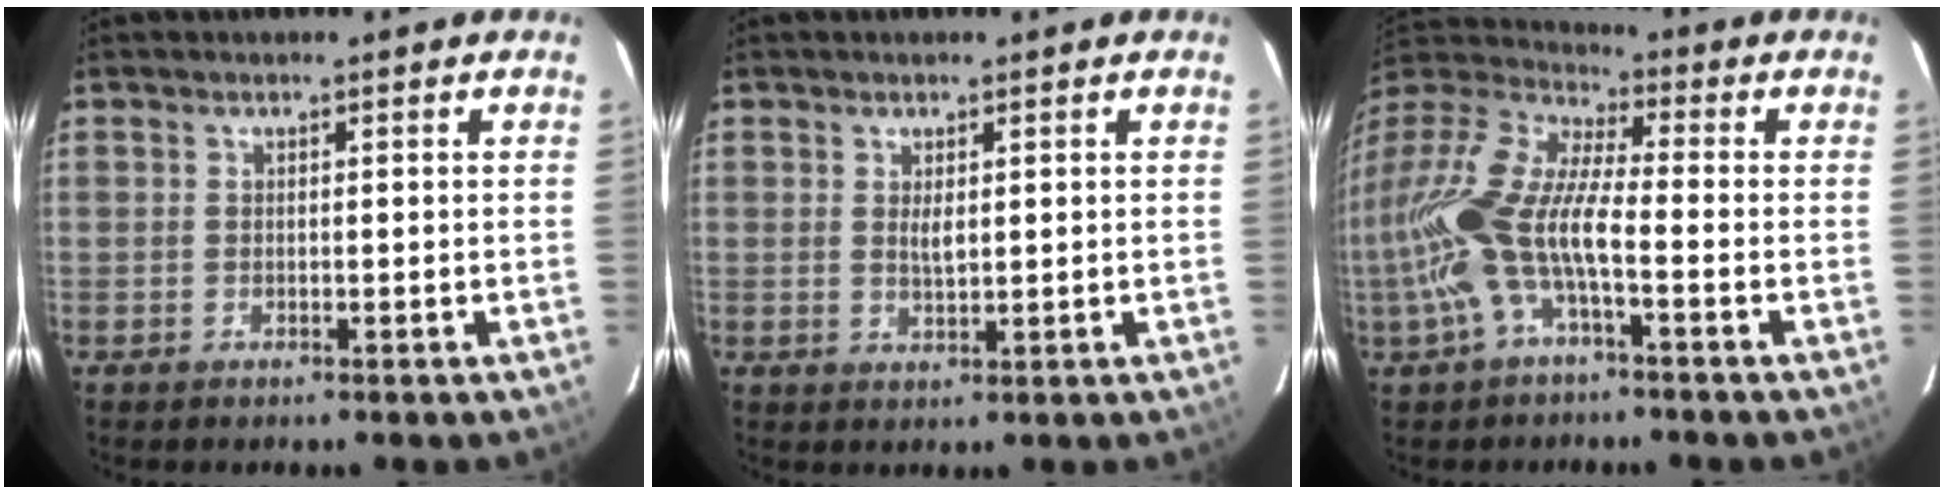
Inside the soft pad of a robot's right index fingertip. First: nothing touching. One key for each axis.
{"total": 2.2, "fx": 0.5, "fy": 0.9, "fz": 2.0, "tx": -0.035, "ty": -0.002, "tz": 0.011}
{"total": 17.0, "fx": -4.1, "fy": 5.5, "fz": 15.5, "tx": -0.315, "ty": -0.005, "tz": -0.086}